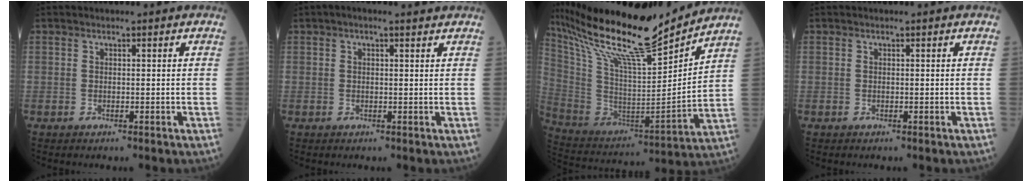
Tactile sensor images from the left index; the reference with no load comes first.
{"total": 2.7, "force": [2.0, 0.5, 1.8], "torque": [-0.033, 0.023, 0.028]}
{"total": 23.2, "force": [20.2, 1.5, 11.3], "torque": [-0.223, -0.024, 0.348]}
{"total": 0.0}